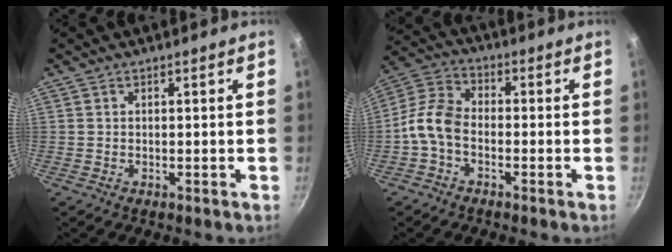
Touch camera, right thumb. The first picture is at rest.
{"total": 7.8, "force": [-2.6, 4.9, 5.4], "torque": [-0.110, 0.039, -0.069]}